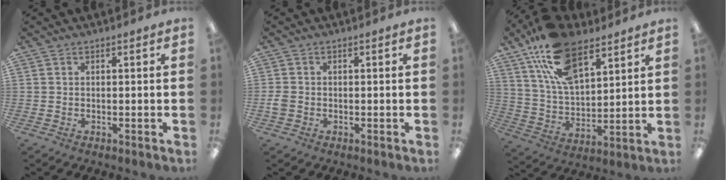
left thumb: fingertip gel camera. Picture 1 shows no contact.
{"total": 2.1, "force": [-0.7, 1.6, 1.1], "torque": [-0.018, 0.002, -0.012]}
{"total": 18.3, "force": [10.8, 9.5, 11.5], "torque": [-0.206, -0.037, 0.196]}